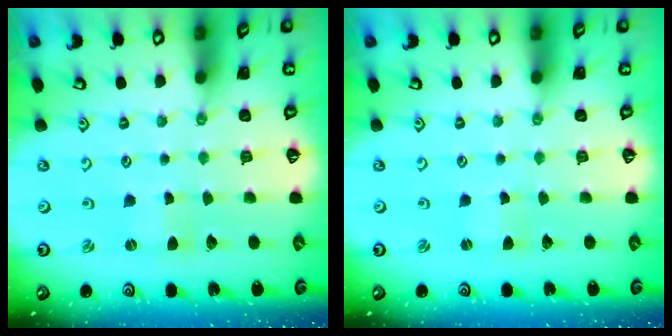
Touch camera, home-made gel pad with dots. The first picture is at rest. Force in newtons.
{"total": 0.8, "press": 0.8, "slide": 0.2}